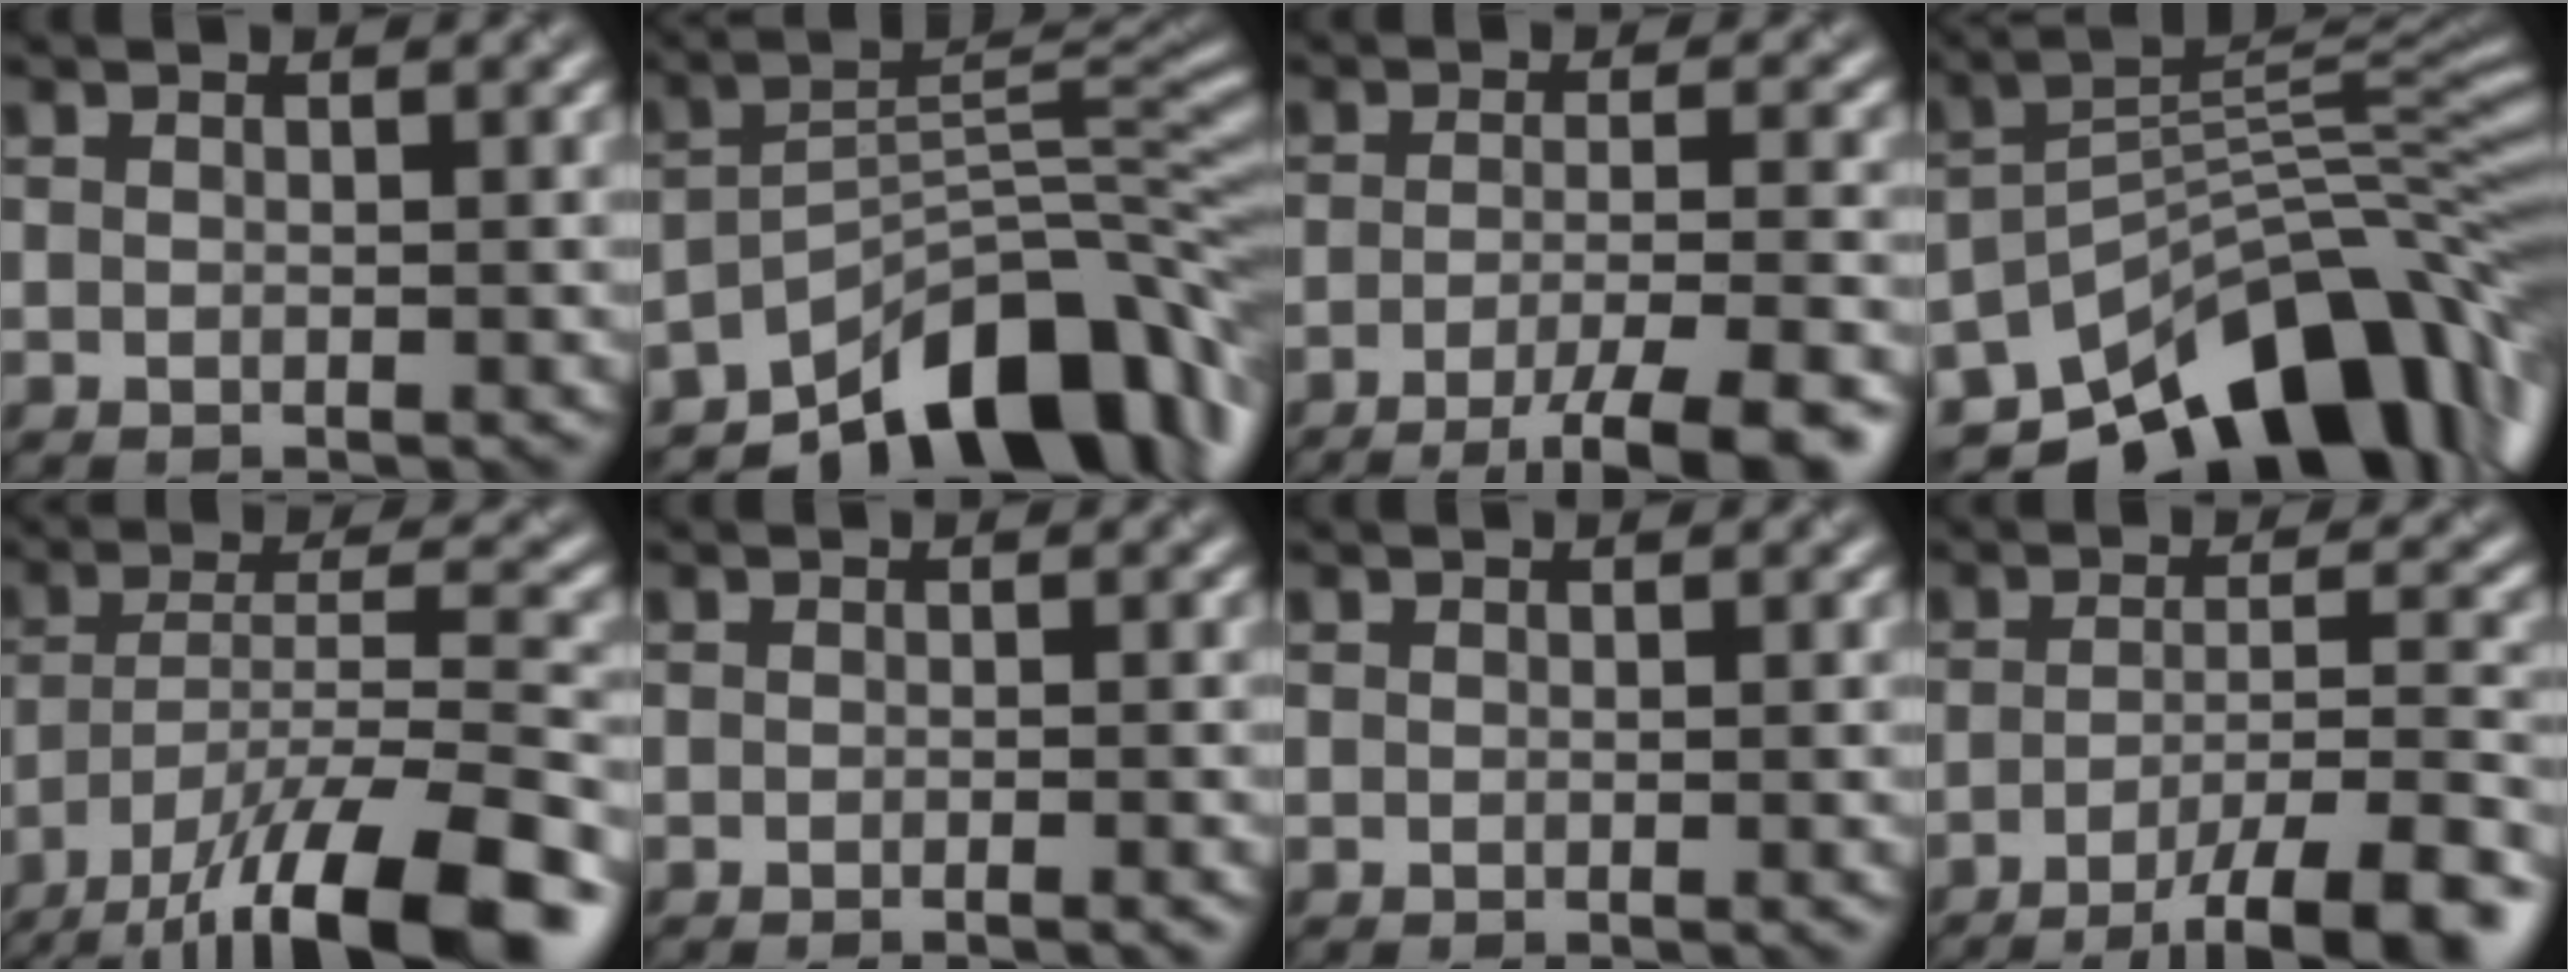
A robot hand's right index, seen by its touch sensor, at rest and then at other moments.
{"total": 12.1, "force": [-8.0, 5.2, 7.4], "torque": [-0.090, 0.004, -0.141]}
{"total": 7.5, "force": [-4.7, 1.5, 5.7], "torque": [-0.076, 0.004, -0.070]}
{"total": 13.2, "force": [-8.8, 6.1, 7.8], "torque": [-0.119, 0.001, -0.138]}
{"total": 14.3, "force": [-9.9, 3.6, 9.7], "torque": [-0.176, -0.001, -0.161]}
{"total": 1.6, "force": [-0.8, 0.3, 1.3], "torque": [-0.011, -0.002, -0.015]}
{"total": 0.5, "force": [-0.2, 0.1, 0.5], "torque": [-0.004, 0.000, -0.003]}
{"total": 9.2, "force": [-5.6, 2.1, 6.9], "torque": [-0.091, 0.006, -0.083]}